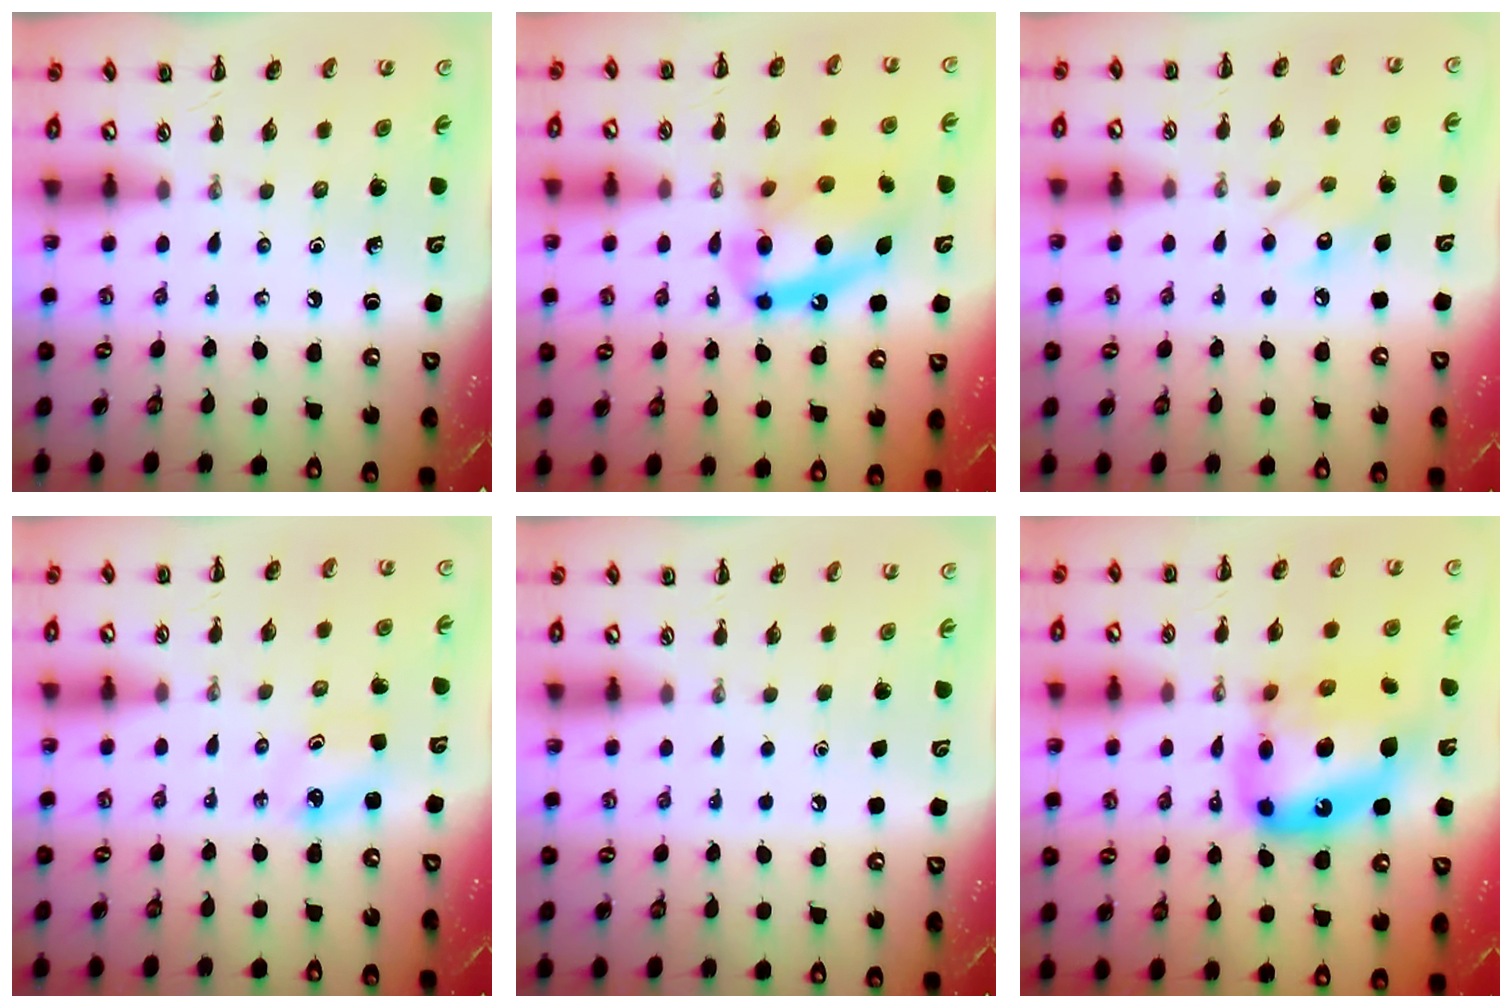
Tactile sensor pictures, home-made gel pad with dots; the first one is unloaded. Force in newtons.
{"total": 15.3, "press": 14.8, "slide": 3.9}
{"total": 6.5, "press": 6.3, "slide": 1.3}
{"total": 2.6, "press": 2.5, "slide": 0.7}
{"total": 2.3, "press": 2.3, "slide": 0.1}
{"total": 17.9, "press": 17.3, "slide": 4.7}